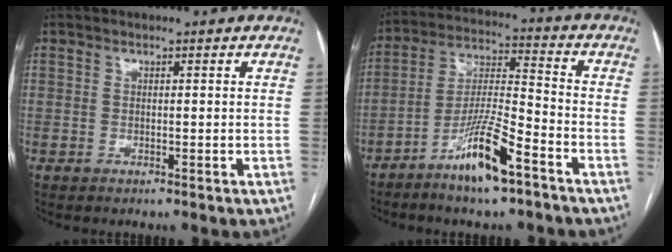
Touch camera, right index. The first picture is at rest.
{"total": 10.9, "force": [-6.7, 1.1, 8.6], "torque": [-0.168, -0.009, -0.126]}